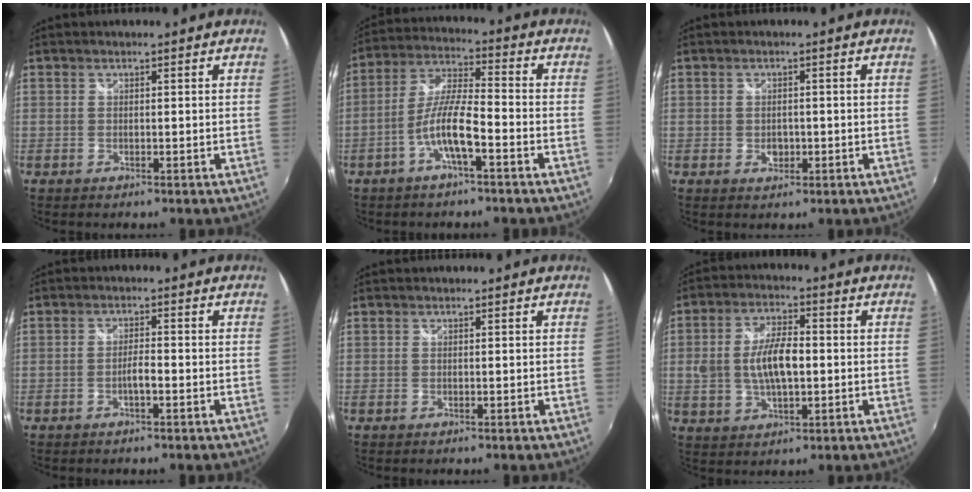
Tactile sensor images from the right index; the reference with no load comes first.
{"total": 8.5, "force": [-4.0, 1.3, 7.4], "torque": [-0.158, 0.006, -0.076]}
{"total": 2.5, "force": [-0.6, 1.9, 1.5], "torque": [-0.025, -0.002, -0.009]}
{"total": 2.1, "force": [-1.0, 0.3, 1.8], "torque": [-0.036, 0.002, -0.020]}
{"total": 0.0}
{"total": 9.8, "force": [-0.4, 4.8, 8.5], "torque": [-0.165, 0.005, -0.002]}